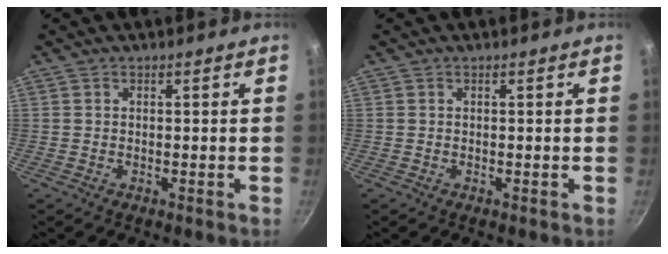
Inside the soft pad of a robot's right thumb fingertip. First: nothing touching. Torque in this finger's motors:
{"motor_torque": [-0.01, -0.01, -0.04, -0.04, 0.00]}